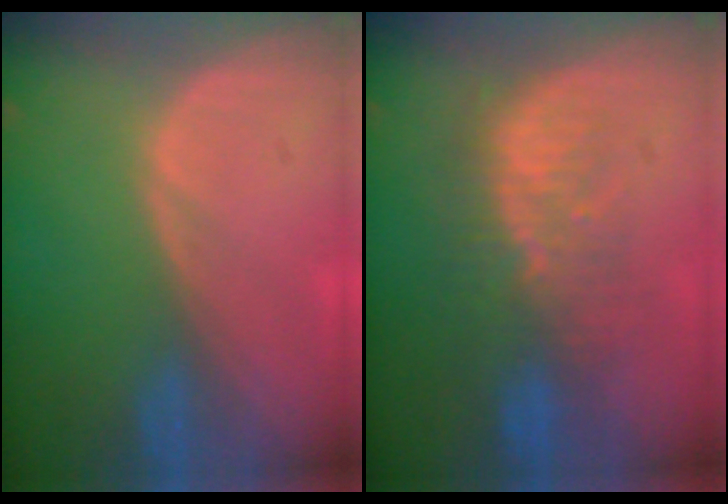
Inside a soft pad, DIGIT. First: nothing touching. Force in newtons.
{"total": 9.2, "press": 8.3, "slide": 4.0}